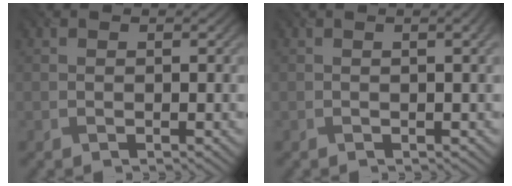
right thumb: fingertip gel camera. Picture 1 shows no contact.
{"total": 2.2, "force": [0.3, 0.5, 2.2], "torque": [-0.026, 0.007, -0.002]}